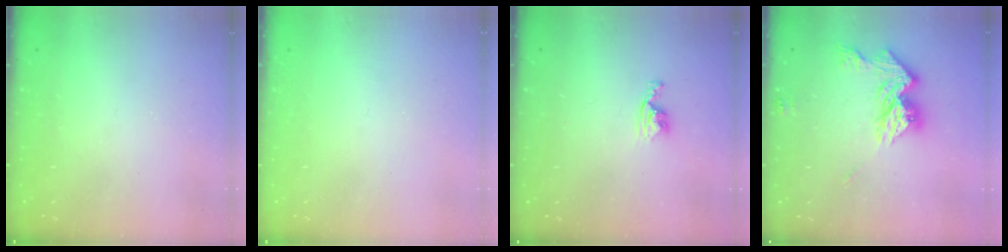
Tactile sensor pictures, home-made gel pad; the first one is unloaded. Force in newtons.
{"total": 0.7, "press": 0.7, "slide": 0.1}
{"total": 3.3, "press": 3.3, "slide": 0.5}
{"total": 14.0, "press": 13.9, "slide": 1.2}